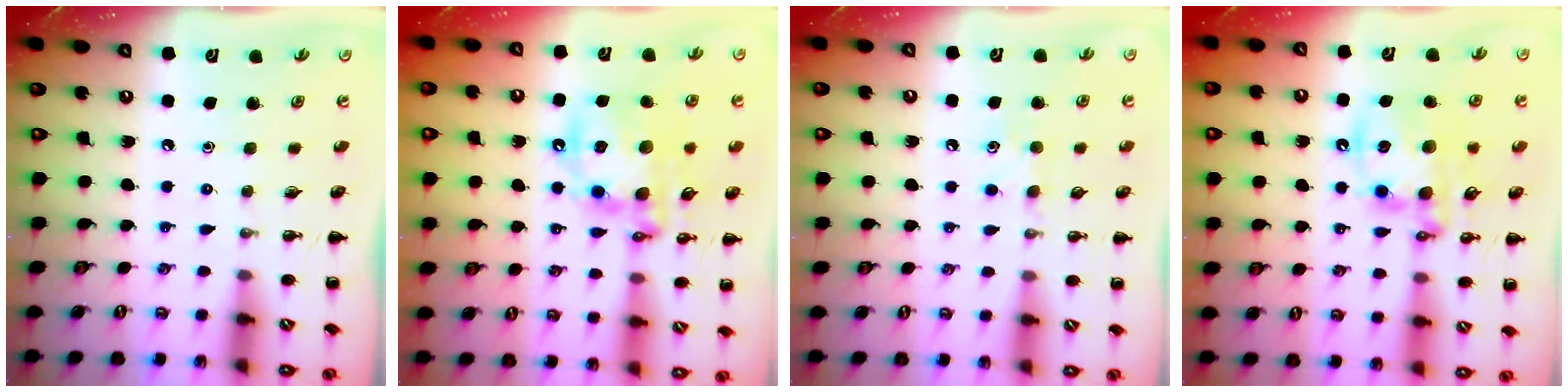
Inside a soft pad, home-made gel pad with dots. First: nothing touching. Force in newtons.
{"total": 15.8, "press": 15.4, "slide": 3.5}
{"total": 6.7, "press": 6.6, "slide": 1.6}
{"total": 13.3, "press": 13.0, "slide": 2.7}